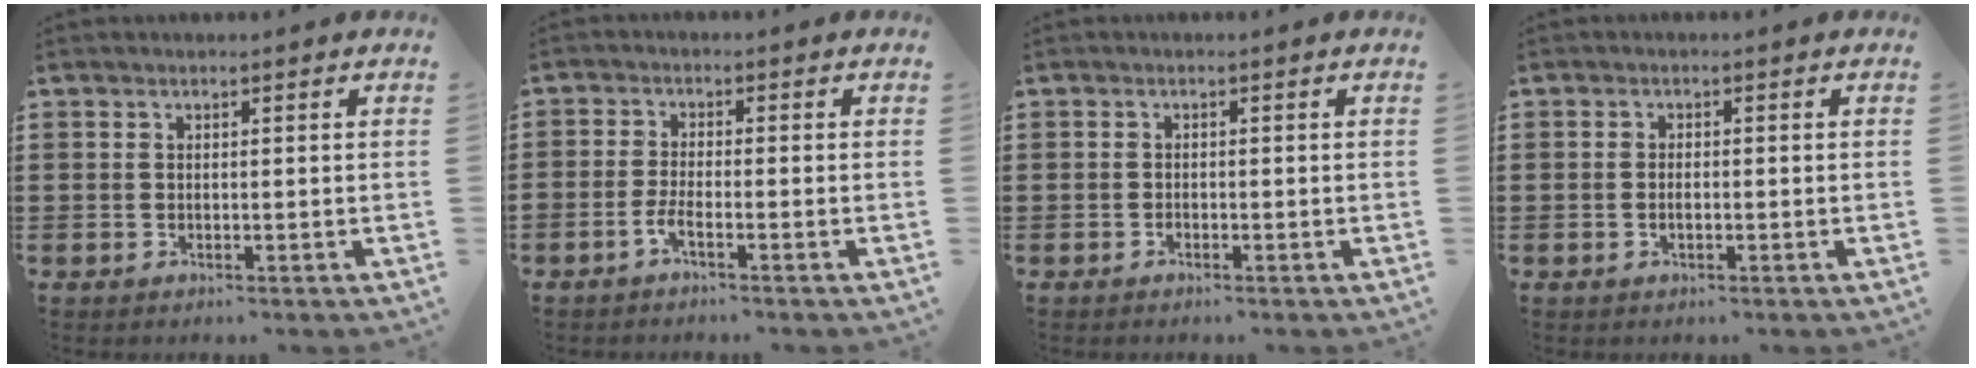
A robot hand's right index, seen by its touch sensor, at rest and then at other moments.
{"total": 2.5, "force": [-1.8, 0.2, 1.7], "torque": [-0.045, -0.007, -0.037]}
{"total": 0.7, "force": [-0.7, 0.0, 0.2], "torque": [-0.007, -0.003, -0.013]}
{"total": 1.2, "force": [-0.3, 0.3, 1.1], "torque": [-0.022, -0.004, -0.005]}